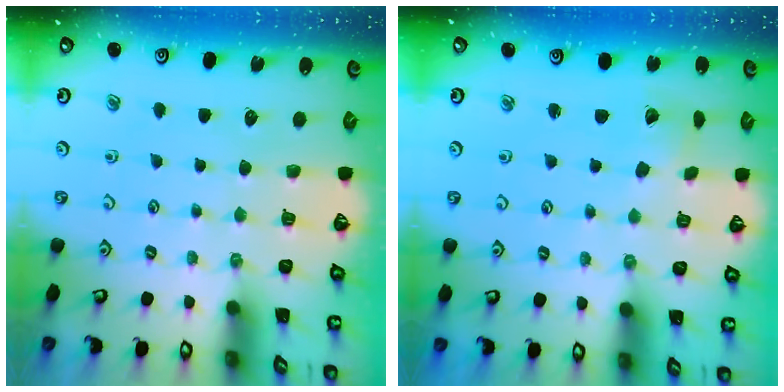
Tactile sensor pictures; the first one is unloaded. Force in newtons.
{"total": 4.4, "press": 4.4, "slide": 0.5}